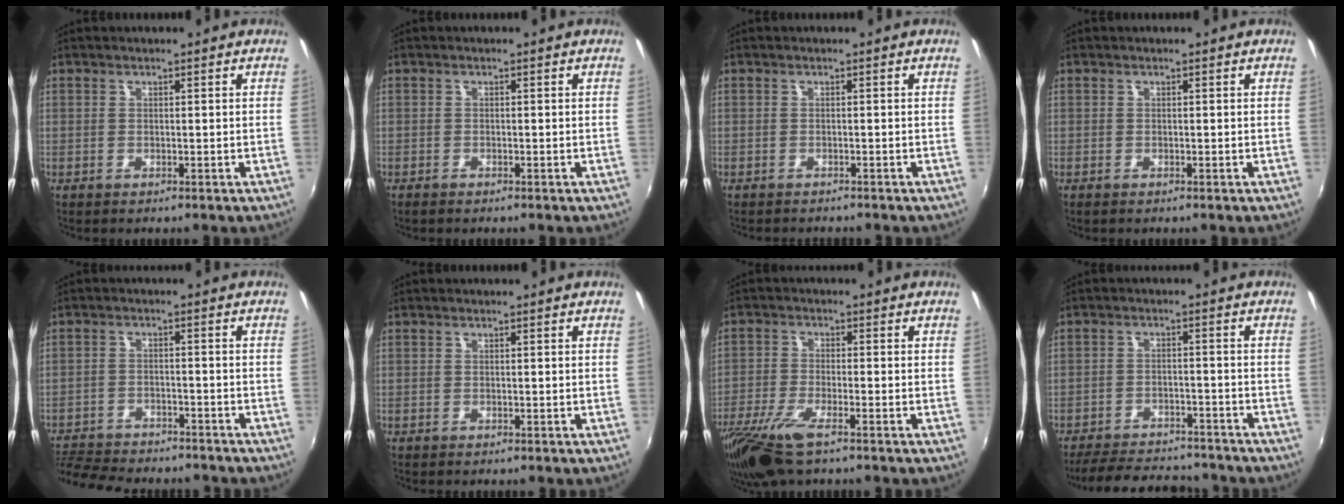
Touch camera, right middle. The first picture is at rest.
{"total": 1.0, "force": [-0.9, 0.3, 0.3], "torque": [-0.009, -0.005, -0.020]}
{"total": 2.2, "force": [-2.1, 0.3, 0.6], "torque": [-0.019, -0.011, -0.031]}
{"total": 0.0}
{"total": 13.8, "force": [-12.2, 3.7, 5.3], "torque": [-0.129, -0.015, -0.189]}
{"total": 0.0}
{"total": 10.8, "force": [-7.6, 2.5, 7.3], "torque": [-0.169, -0.036, -0.148]}
{"total": 16.3, "force": [-14.3, 4.8, 6.1], "torque": [-0.140, 0.001, -0.196]}